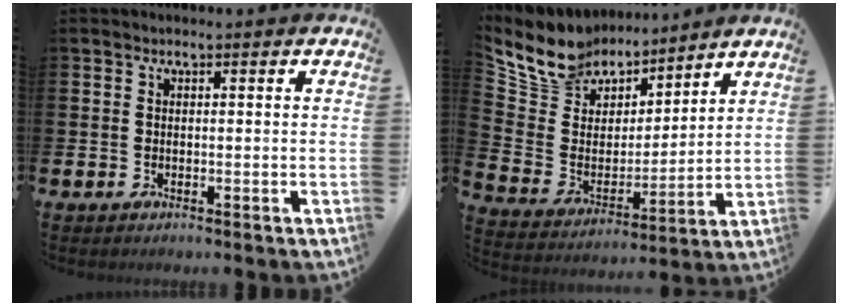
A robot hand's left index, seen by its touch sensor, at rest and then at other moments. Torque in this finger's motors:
{"motor_torque": [1.47, -0.67, 0.23, 0.01]}